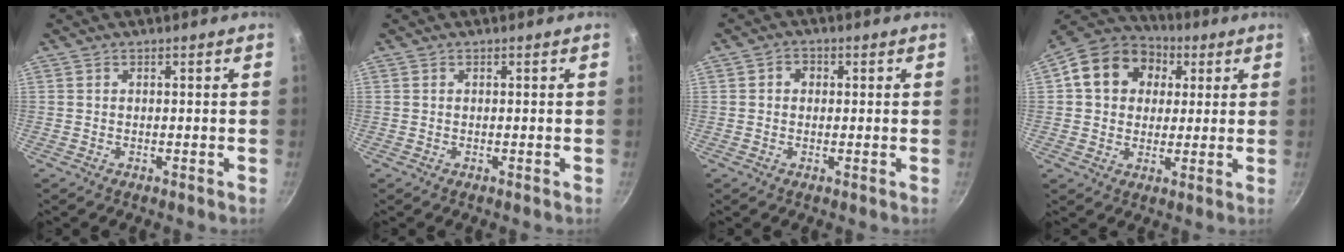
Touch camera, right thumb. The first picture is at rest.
{"total": 0.0}
{"total": 2.4, "force": [0.4, 2.1, 1.2], "torque": [-0.005, 0.004, 0.002]}
{"total": 15.0, "force": [4.0, 12.2, 7.7], "torque": [-0.112, 0.022, 0.050]}